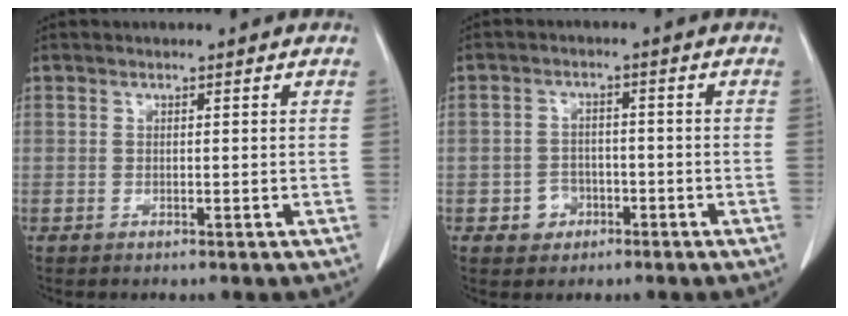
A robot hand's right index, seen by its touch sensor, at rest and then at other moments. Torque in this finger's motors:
{"motor_torque": [0.17, -0.13, -0.03, -0.03]}